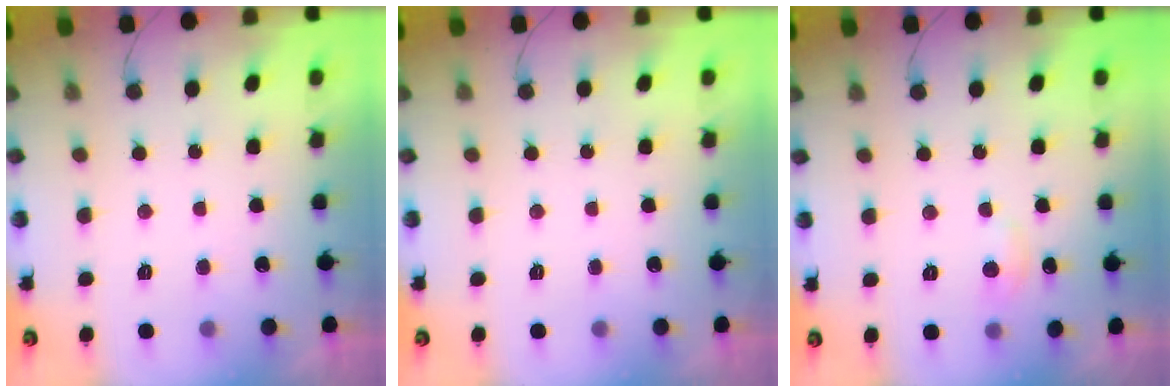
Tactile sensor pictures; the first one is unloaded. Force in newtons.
{"total": 0.0}
{"total": 3.2, "press": 3.2, "slide": 0.4}